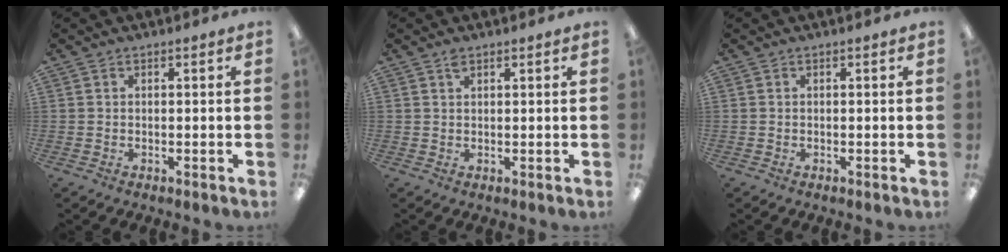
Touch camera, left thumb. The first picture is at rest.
{"total": 1.4, "force": [1.0, 0.6, 0.7], "torque": [-0.018, 0.001, 0.019]}
{"total": 0.0}